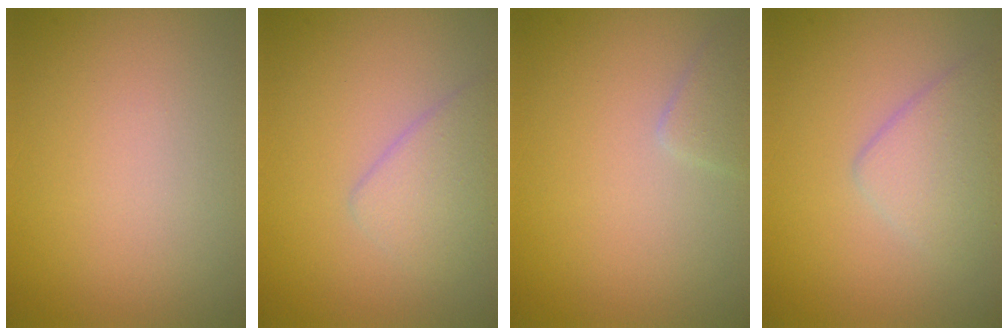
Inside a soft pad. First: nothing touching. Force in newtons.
{"total": 2.4, "press": 2.4, "slide": 0.1}
{"total": 1.4, "press": 1.4, "slide": 0.1}
{"total": 2.7, "press": 2.7, "slide": 0.2}